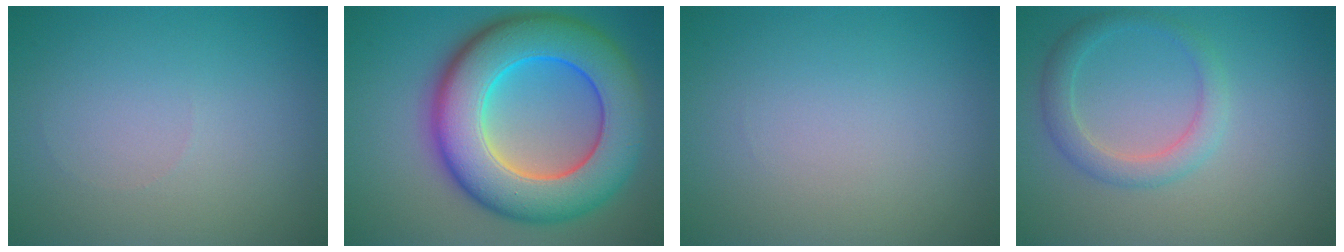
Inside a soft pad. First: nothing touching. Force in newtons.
{"total": 12.7, "press": 12.7, "slide": 0.2}
{"total": 0.0}
{"total": 2.7, "press": 2.7, "slide": 0.2}